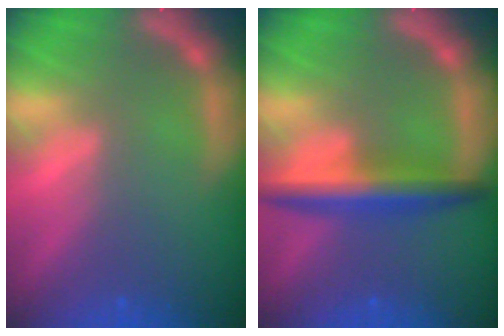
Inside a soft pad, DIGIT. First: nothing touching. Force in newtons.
{"total": 5.0}